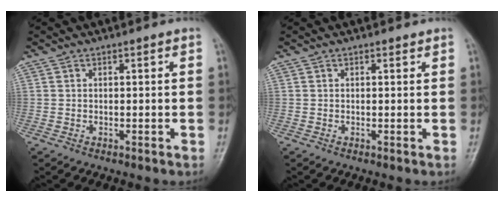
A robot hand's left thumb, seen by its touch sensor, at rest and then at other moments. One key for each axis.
{"total": 0.7, "fx": 0.5, "fy": 0.4, "fz": 0.3, "tx": -0.003, "ty": -0.003, "tz": 0.004}